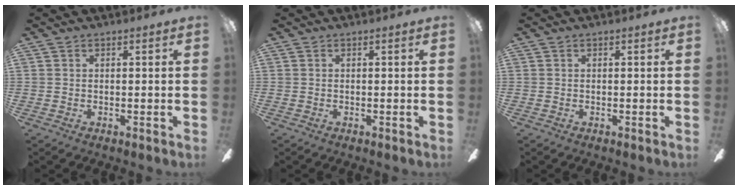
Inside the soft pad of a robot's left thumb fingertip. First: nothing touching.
{"total": 0.0}
{"total": 0.0}